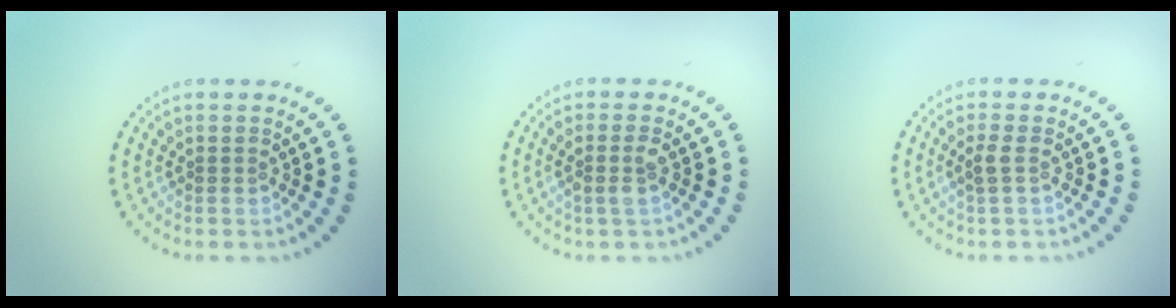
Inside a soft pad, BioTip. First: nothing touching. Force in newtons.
{"total": 1.5, "press": 1.4, "slide": 0.7}
{"total": 1.1, "press": 1.0, "slide": 0.6}